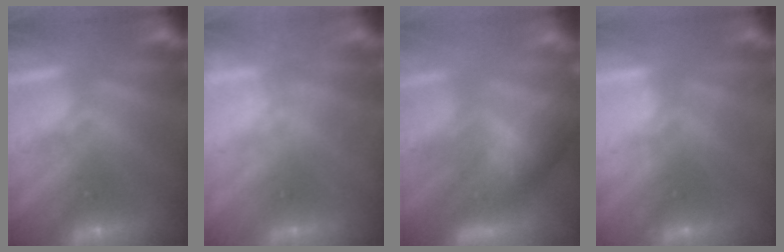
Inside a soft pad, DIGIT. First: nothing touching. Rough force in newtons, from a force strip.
{"total": 2.2}
{"total": 6.5}
{"total": 2.3}